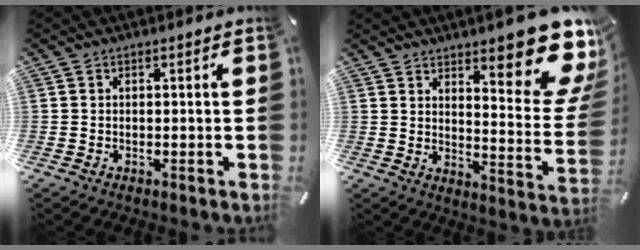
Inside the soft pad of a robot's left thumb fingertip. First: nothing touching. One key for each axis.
{"total": 18.4, "fx": 11.6, "fy": 5.9, "fz": 13.1, "tx": -0.159, "ty": -0.101, "tz": 0.186}